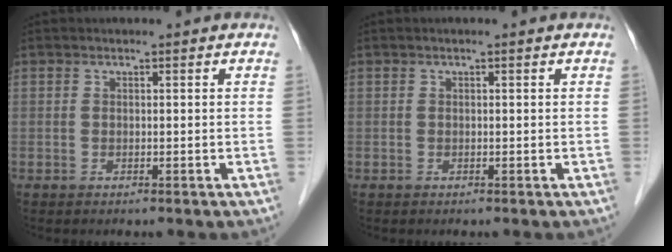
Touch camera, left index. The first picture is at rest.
{"total": 0.0}